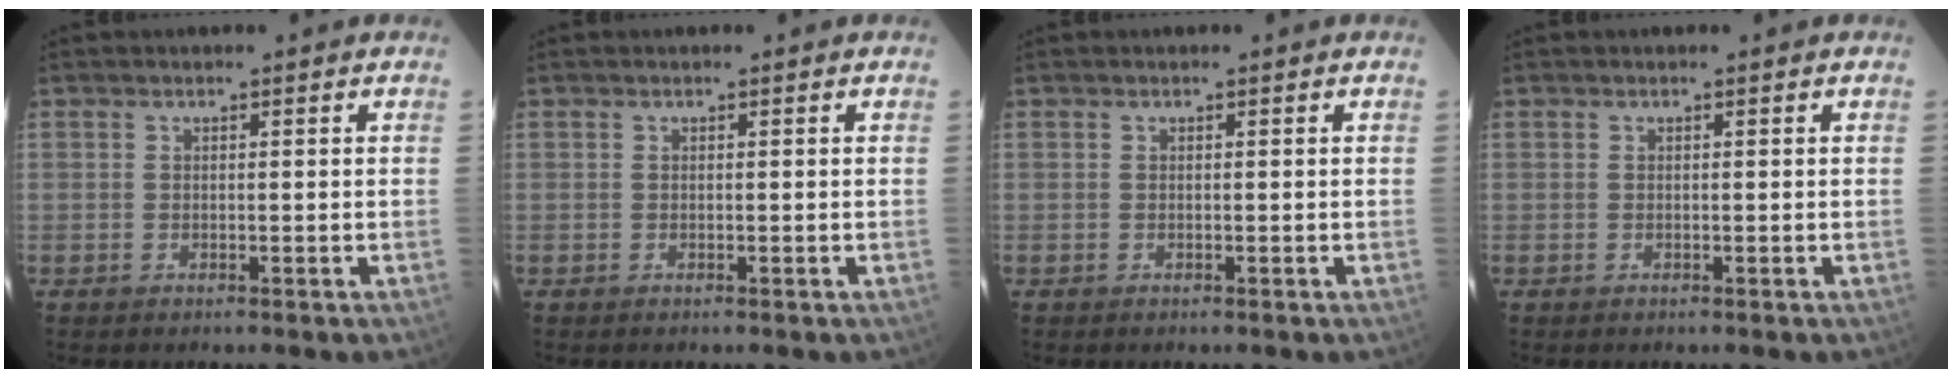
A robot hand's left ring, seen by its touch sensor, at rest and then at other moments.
{"total": 0.0}
{"total": 0.0}
{"total": 0.0}